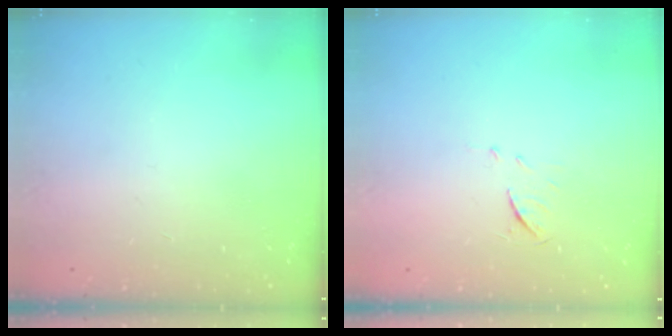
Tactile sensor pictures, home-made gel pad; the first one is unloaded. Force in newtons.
{"total": 5.8, "press": 5.8, "slide": 0.5}